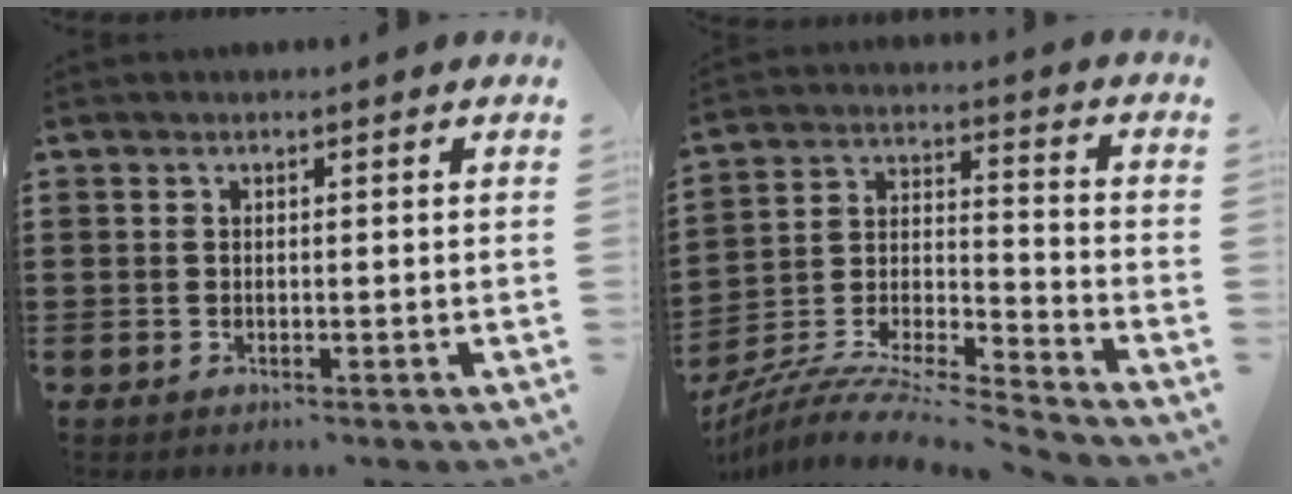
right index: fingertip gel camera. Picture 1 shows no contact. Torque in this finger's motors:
{"motor_torque": [-0.46, 1.68, -1.06, 0.02]}